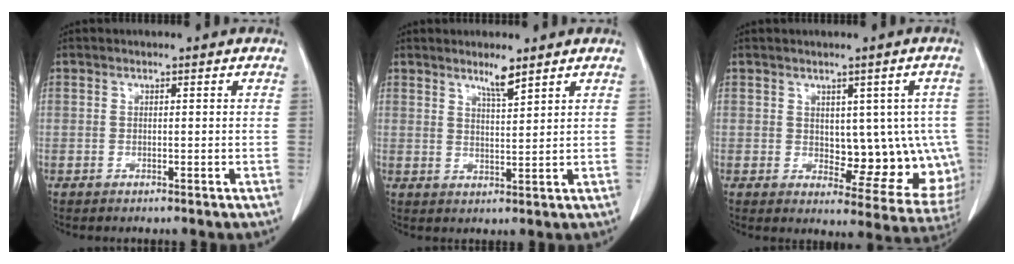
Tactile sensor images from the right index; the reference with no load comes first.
{"total": 3.4, "force": [2.7, 0.1, 2.1], "torque": [-0.040, -0.006, 0.050]}
{"total": 11.4, "force": [0.2, 6.0, 9.7], "torque": [-0.092, 0.007, 0.019]}